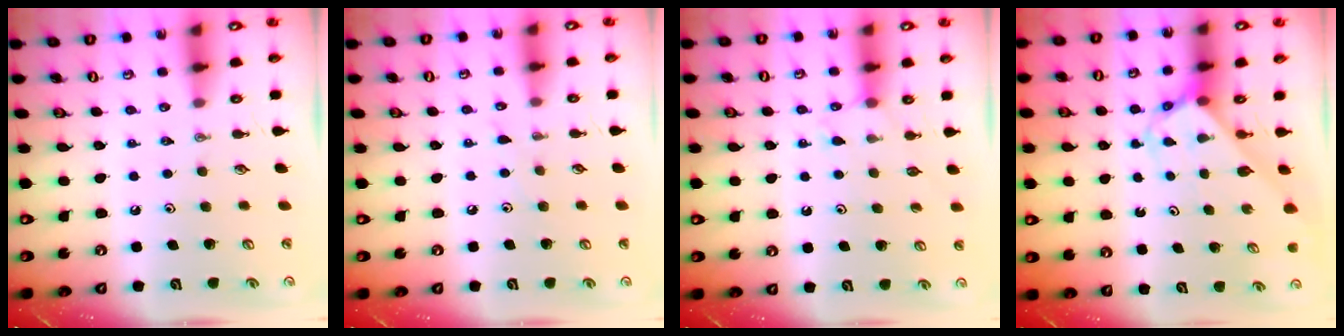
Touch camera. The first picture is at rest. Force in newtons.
{"total": 3.0, "press": 3.0, "slide": 0.4}
{"total": 5.3, "press": 5.3, "slide": 0.7}
{"total": 3.3, "press": 3.3, "slide": 0.1}